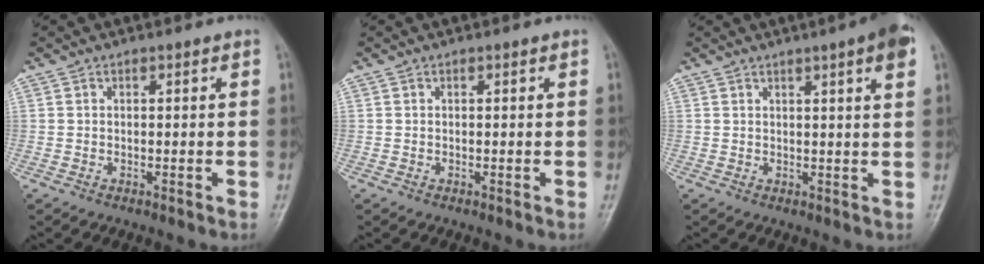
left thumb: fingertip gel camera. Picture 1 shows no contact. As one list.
[{"total": 0.0}, {"total": 5.6, "force": [2.7, 0.2, 4.9], "torque": [-0.064, -0.002, 0.034]}]